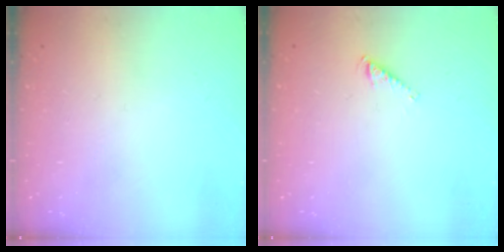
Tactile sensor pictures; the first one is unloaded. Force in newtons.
{"total": 2.9, "press": 2.9, "slide": 0.5}